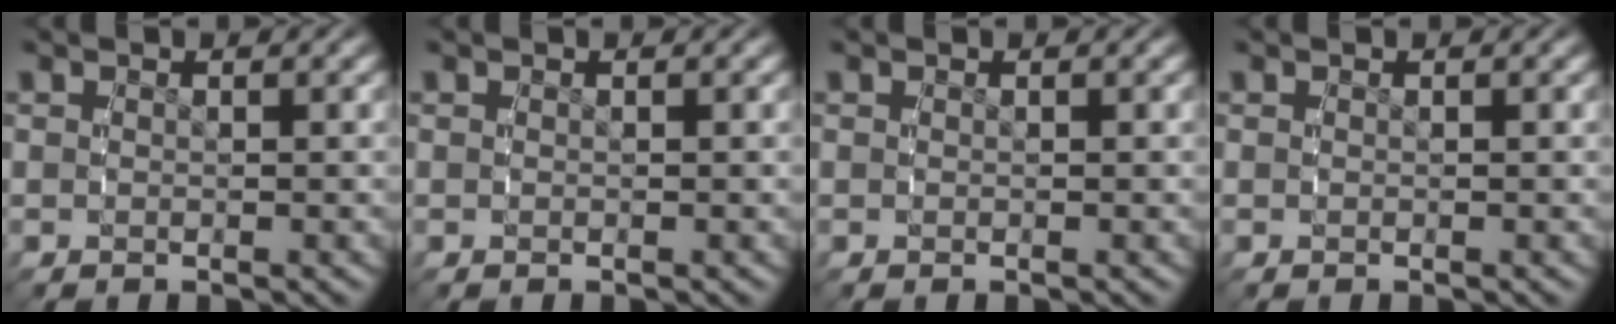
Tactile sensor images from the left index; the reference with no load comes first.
{"total": 0.0}
{"total": 0.0}
{"total": 0.0}